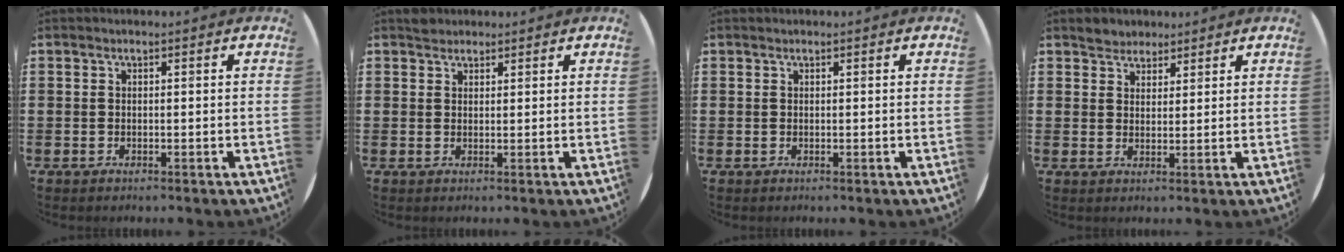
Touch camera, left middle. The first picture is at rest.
{"total": 1.6, "force": [1.5, 0.6, -0.1], "torque": [0.007, 0.001, 0.028]}
{"total": 0.0}
{"total": 2.6, "force": [2.3, 1.2, -0.2], "torque": [0.006, 0.003, 0.044]}